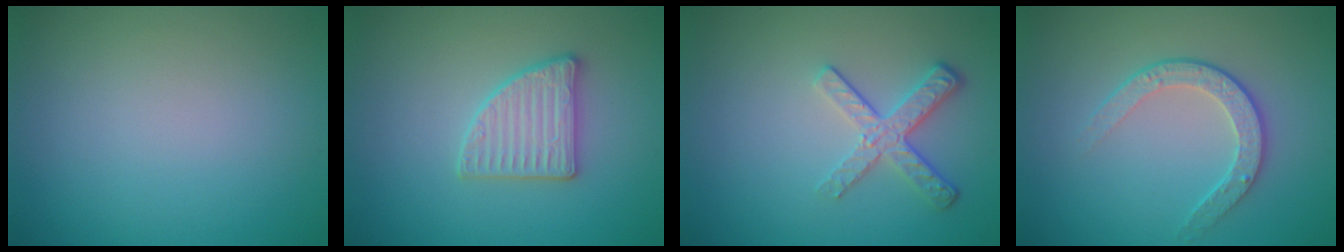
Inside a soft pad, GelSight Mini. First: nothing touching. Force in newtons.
{"total": 2.8, "press": 2.8, "slide": 0.4}
{"total": 3.0, "press": 2.3, "slide": 1.9}
{"total": 2.6, "press": 2.0, "slide": 1.7}